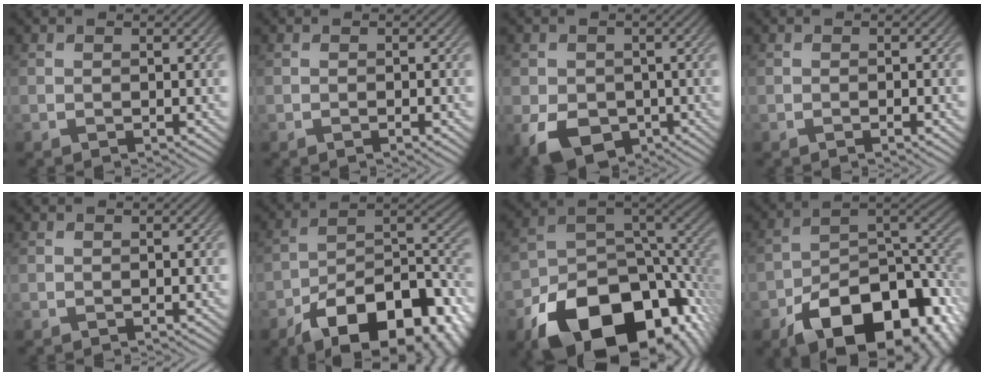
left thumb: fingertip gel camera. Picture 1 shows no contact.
{"total": 0.9, "force": [-0.4, 0.1, 0.8], "torque": [-0.012, 0.000, -0.009]}
{"total": 6.8, "force": [-2.7, 4.9, 3.7], "torque": [-0.077, -0.024, -0.048]}
{"total": 1.2, "force": [-0.6, 0.1, 1.0], "torque": [-0.018, 0.001, -0.012]}
{"total": 0.0}
{"total": 17.6, "force": [-10.2, 8.7, 11.4], "torque": [-0.164, -0.035, -0.149]}
{"total": 18.8, "force": [-10.3, 10.7, 11.5], "torque": [-0.202, -0.056, -0.153]}
{"total": 17.7, "force": [-9.1, 10.1, 11.4], "torque": [-0.158, -0.043, -0.133]}